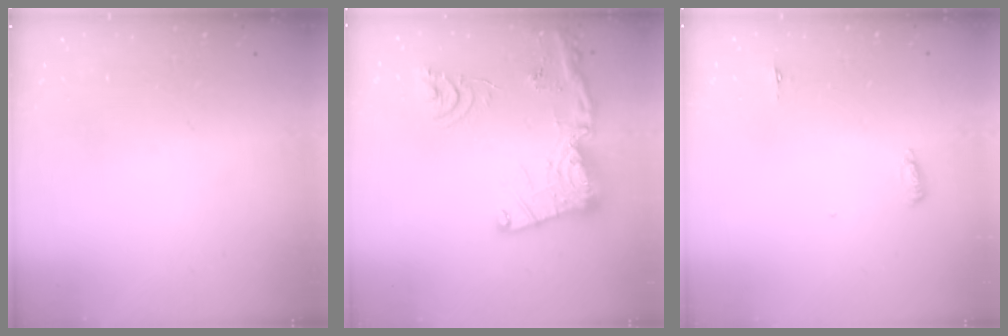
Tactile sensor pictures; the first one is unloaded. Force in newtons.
{"total": 21.7, "press": 21.5, "slide": 2.2}
{"total": 4.7, "press": 4.5, "slide": 1.4}